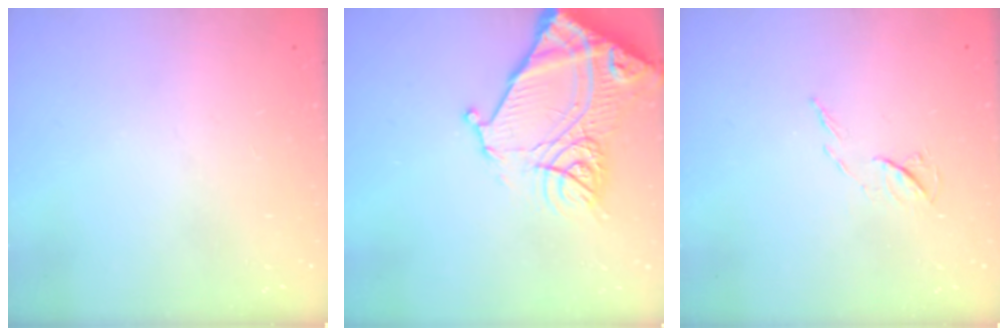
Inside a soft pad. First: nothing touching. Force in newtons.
{"total": 18.5, "press": 18.4, "slide": 1.9}
{"total": 6.1, "press": 5.9, "slide": 1.3}